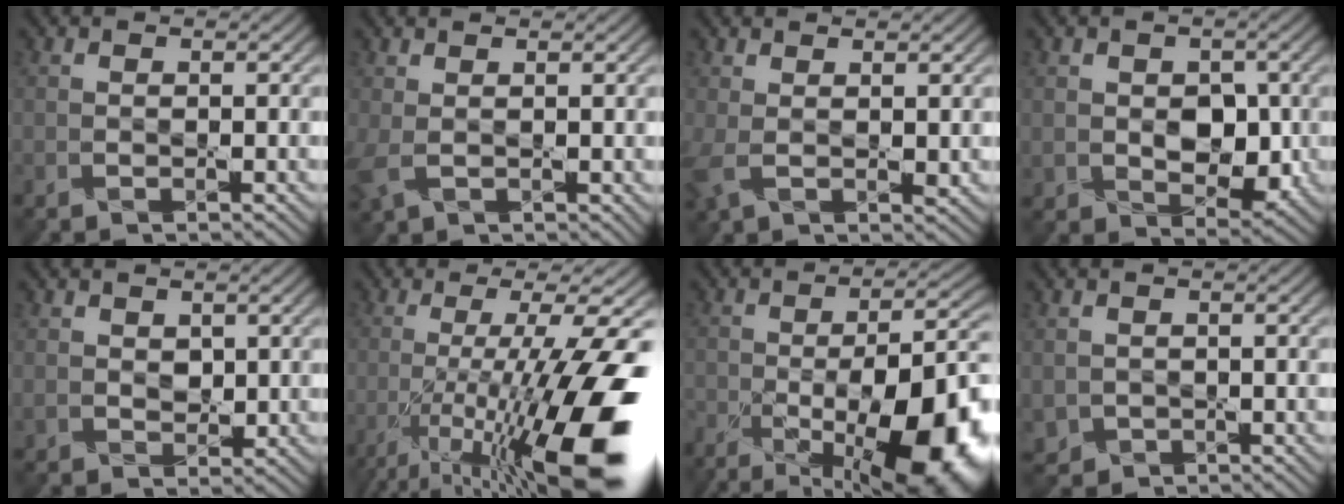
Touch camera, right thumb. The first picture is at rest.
{"total": 3.3, "force": [0.5, 1.7, 2.8], "torque": [-0.078, -0.003, 0.011]}
{"total": 3.8, "force": [0.8, 1.8, 3.3], "torque": [-0.088, -0.002, 0.014]}
{"total": 5.7, "force": [-0.1, 4.4, 3.7], "torque": [-0.072, -0.018, 0.002]}
{"total": 2.2, "force": [1.0, 1.7, 1.0], "torque": [-0.031, -0.007, 0.021]}
{"total": 18.5, "force": [-7.4, 4.1, 16.4], "torque": [-0.257, -0.004, -0.125]}
{"total": 19.4, "force": [-9.2, 7.5, 15.3], "torque": [-0.214, -0.016, -0.136]}
{"total": 2.0, "force": [-0.3, 1.9, 0.4], "torque": [-0.023, -0.016, -0.002]}